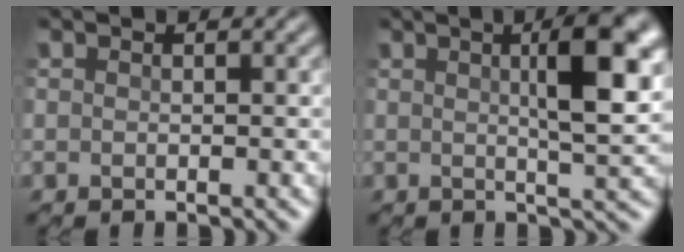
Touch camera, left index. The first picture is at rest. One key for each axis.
{"total": 6.4, "fx": 1.9, "fy": 1.3, "fz": 6.0, "tx": -0.093, "ty": 0.013, "tz": 0.029}